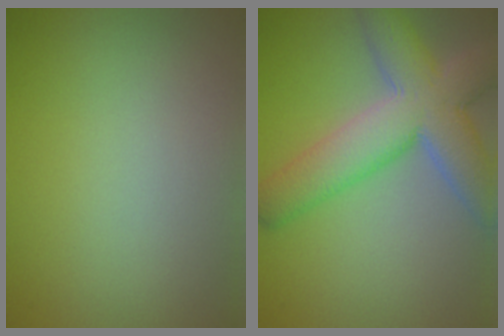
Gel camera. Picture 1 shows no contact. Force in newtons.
{"total": 8.5, "press": 8.5, "slide": 0.5}